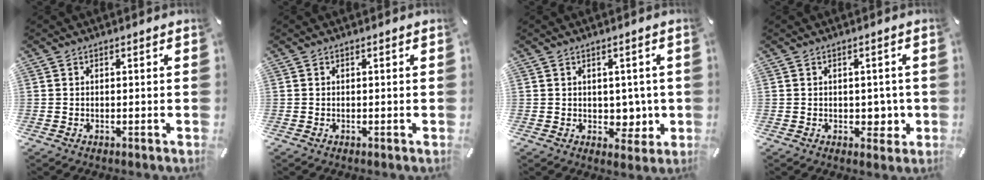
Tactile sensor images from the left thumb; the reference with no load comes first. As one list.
[{"total": 0.0}, {"total": 5.1, "force": [0.8, 4.5, 2.3], "torque": [-0.011, -0.006, 0.013]}, {"total": 3.6, "force": [-0.3, 2.8, 2.2], "torque": [-0.015, -0.004, -0.008]}]